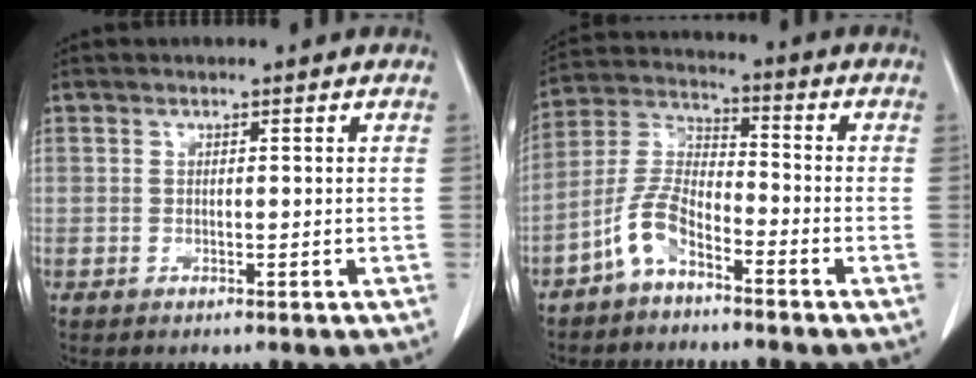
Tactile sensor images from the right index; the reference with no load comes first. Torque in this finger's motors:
{"motor_torque": [0.76, -0.72, 0.19, 0.14]}